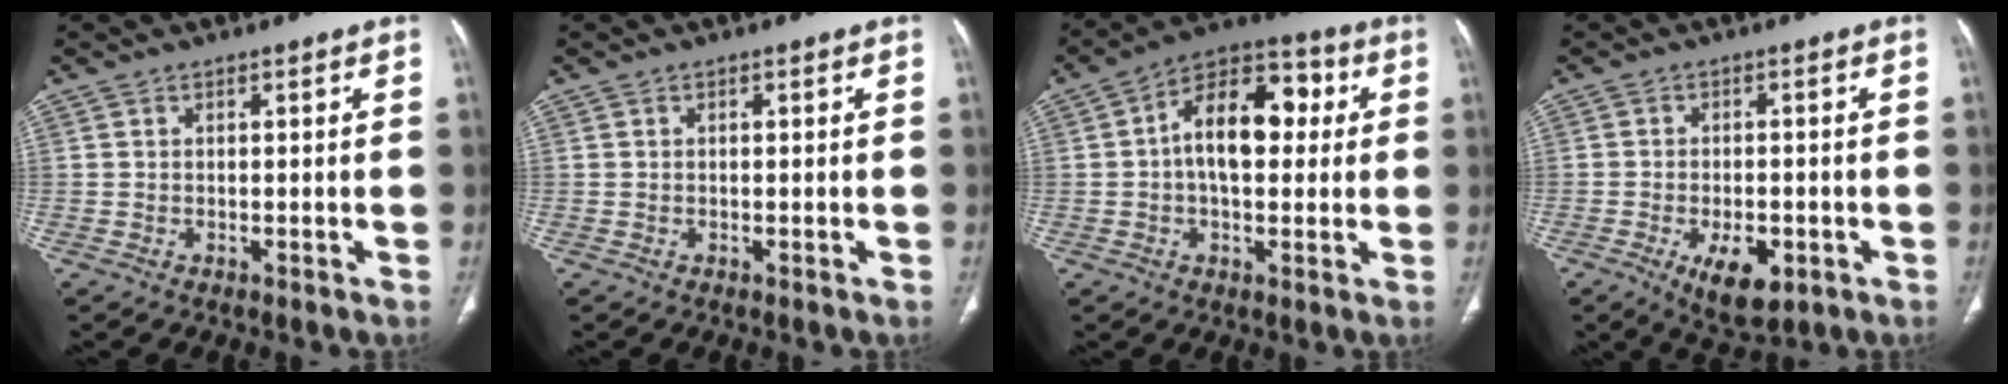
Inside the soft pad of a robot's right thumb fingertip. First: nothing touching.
{"total": 0.0}
{"total": 14.5, "force": [1.7, 8.5, 11.6], "torque": [-0.160, 0.034, 0.017]}
{"total": 8.5, "force": [-3.3, 4.2, 6.6], "torque": [-0.096, 0.000, -0.041]}